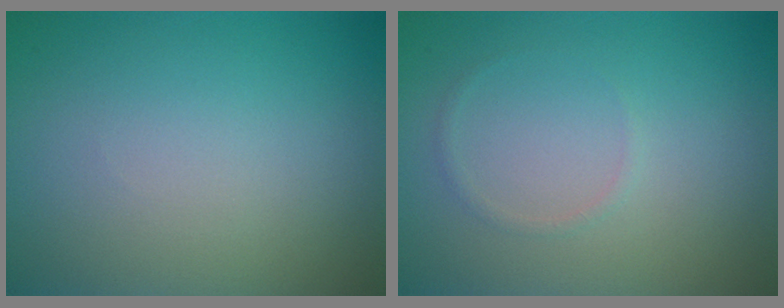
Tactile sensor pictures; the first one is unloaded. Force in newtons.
{"total": 0.7, "press": 0.7, "slide": 0.0}